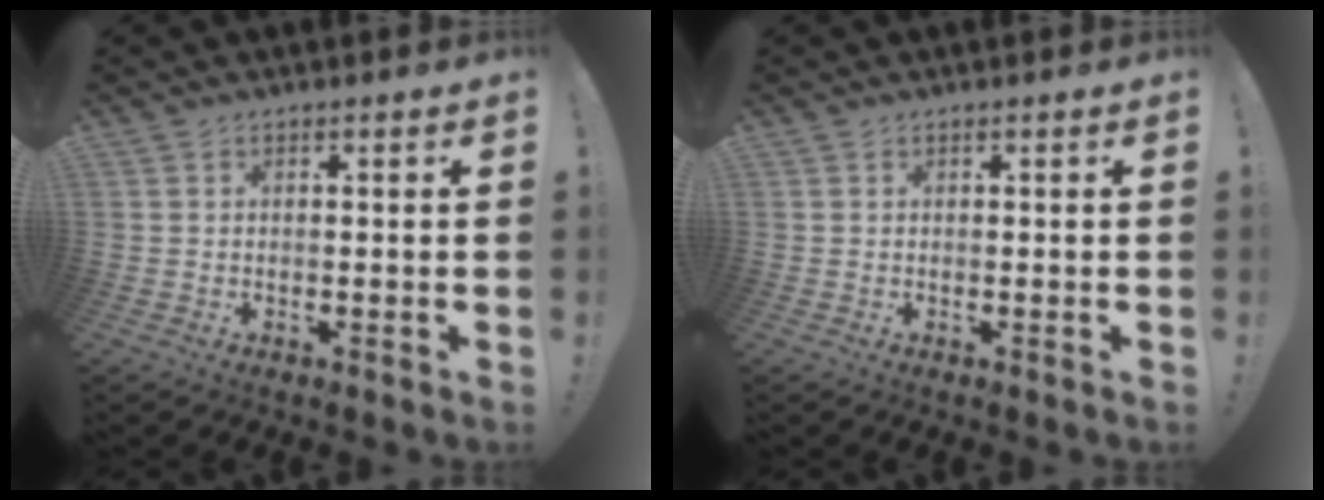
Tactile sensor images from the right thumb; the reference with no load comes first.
{"total": 0.0}